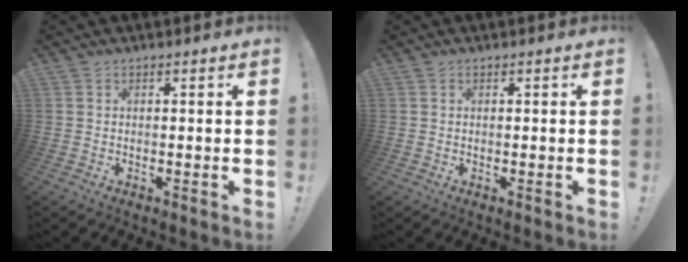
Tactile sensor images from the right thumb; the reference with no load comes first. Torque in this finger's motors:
{"motor_torque": [1.85, 1.90, 0.91, -1.09, 0.42]}